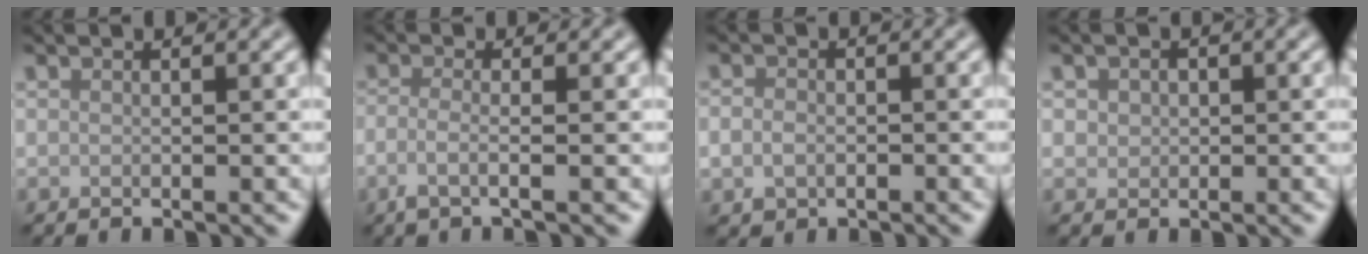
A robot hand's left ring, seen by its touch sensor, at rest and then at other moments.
{"total": 2.3, "force": [-0.7, 0.8, 2.0], "torque": [-0.035, -0.007, -0.026]}
{"total": 2.0, "force": [-0.5, 1.6, 1.1], "torque": [-0.017, -0.004, -0.010]}
{"total": 1.5, "force": [0.3, 1.4, 0.6], "torque": [-0.005, 0.002, 0.003]}